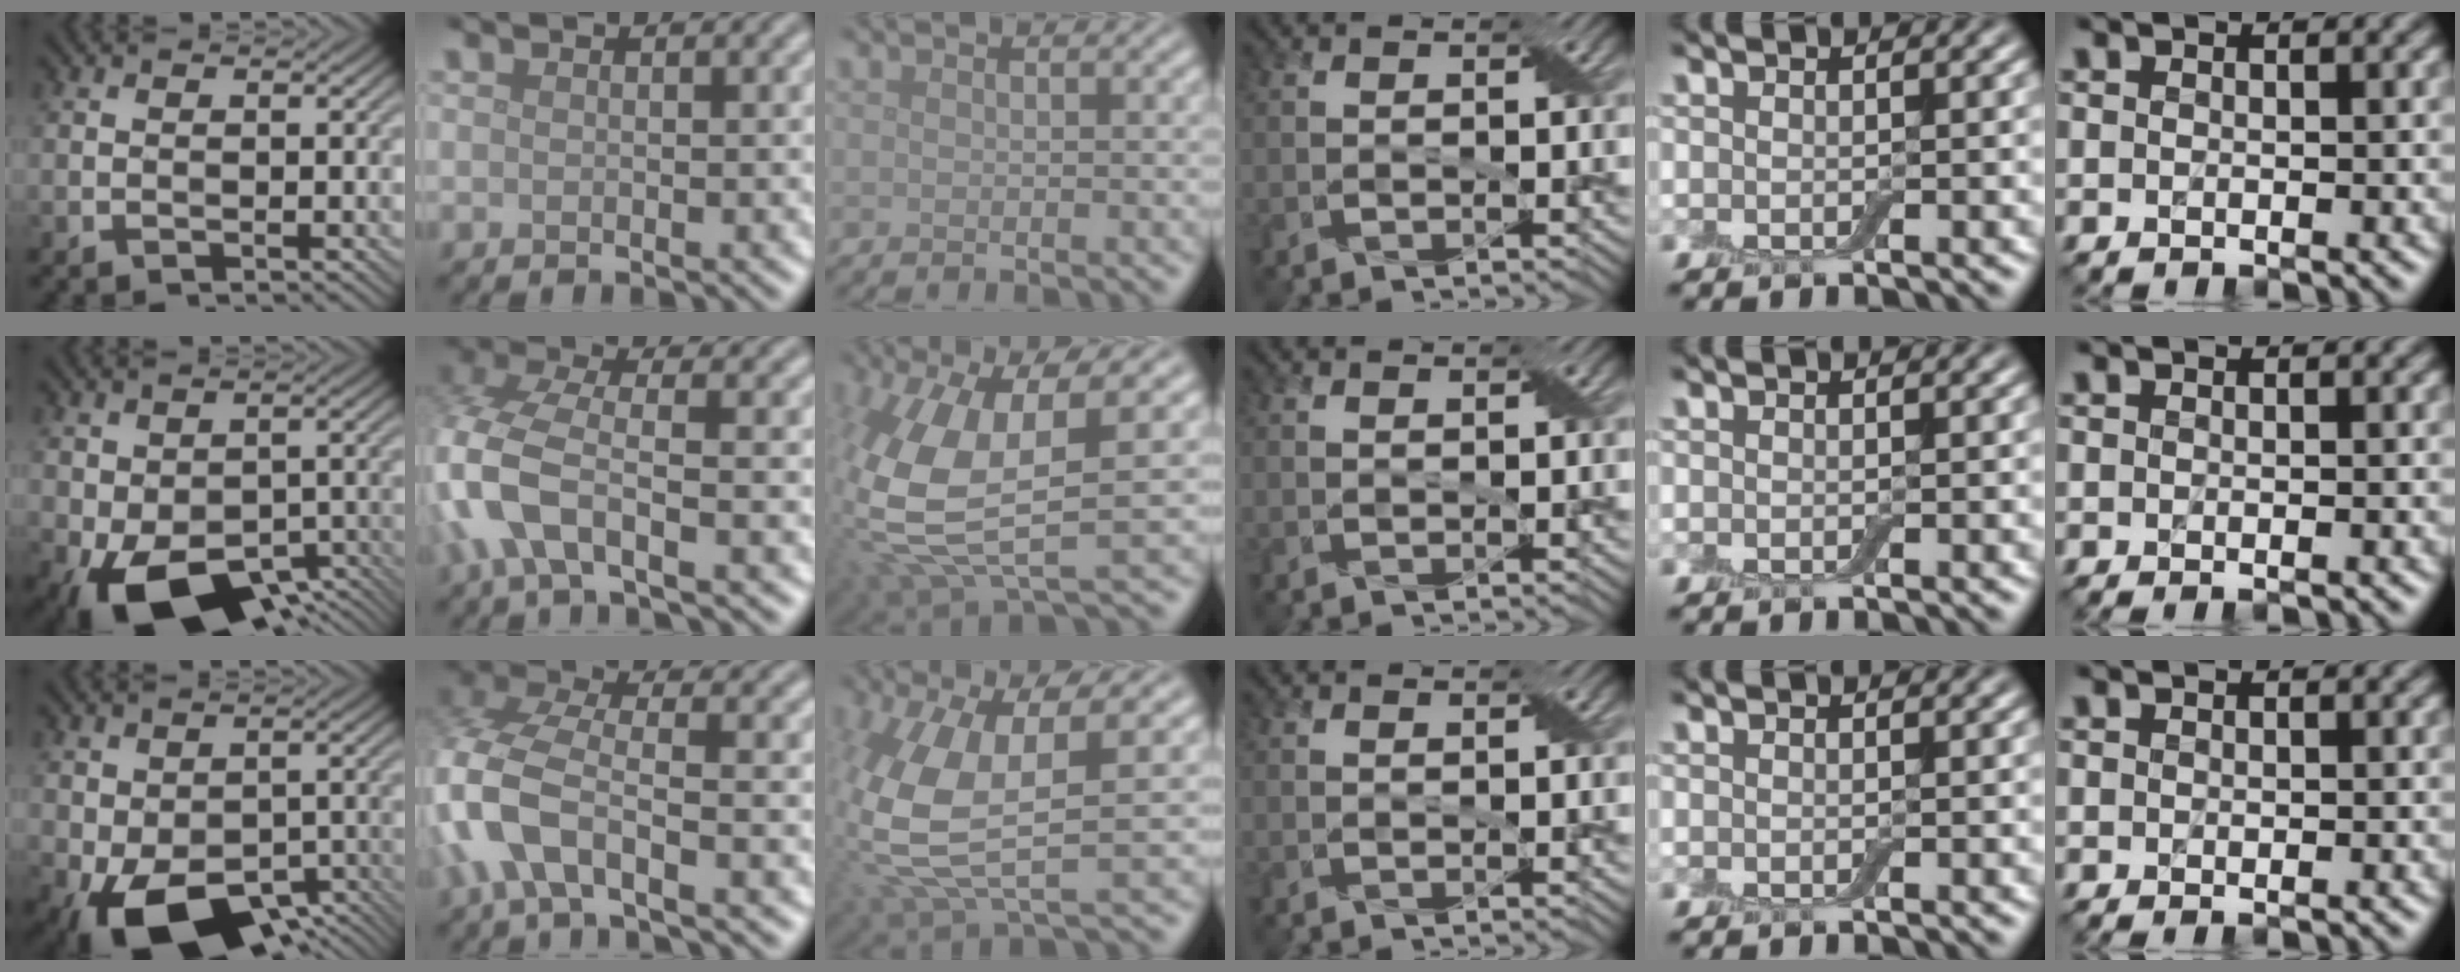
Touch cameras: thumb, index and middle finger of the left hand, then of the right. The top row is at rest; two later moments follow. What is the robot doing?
{"motion": "extract", "object": "airpods case & airpods"}